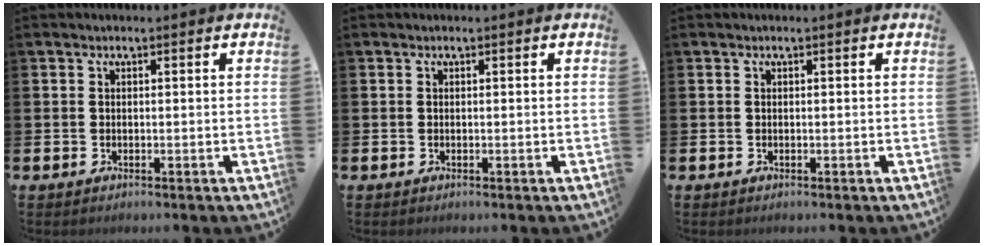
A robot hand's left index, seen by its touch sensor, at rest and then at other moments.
{"total": 0.0}
{"total": 0.0}